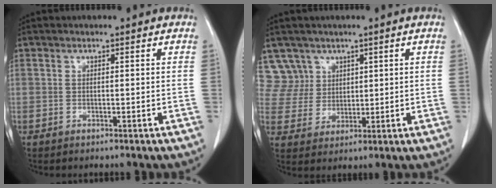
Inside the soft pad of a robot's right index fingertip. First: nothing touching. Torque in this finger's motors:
{"motor_torque": [-0.53, 0.52, -0.27, -0.04]}